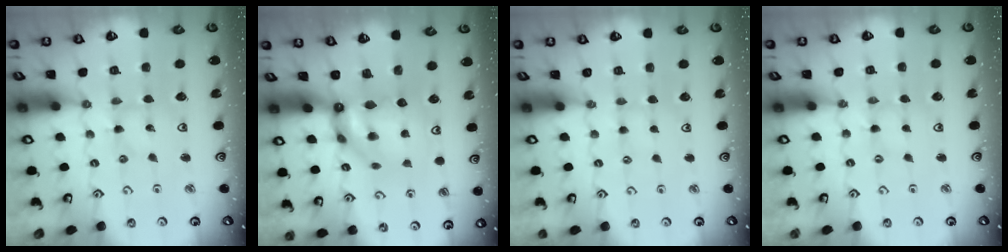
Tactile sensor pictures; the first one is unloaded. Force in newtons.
{"total": 8.9, "press": 8.9, "slide": 0.8}
{"total": 1.7, "press": 1.7, "slide": 0.4}
{"total": 0.0}